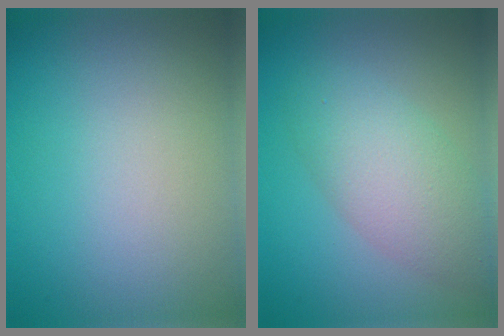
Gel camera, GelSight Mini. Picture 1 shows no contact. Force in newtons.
{"total": 5.1, "press": 5.1, "slide": 0.3}